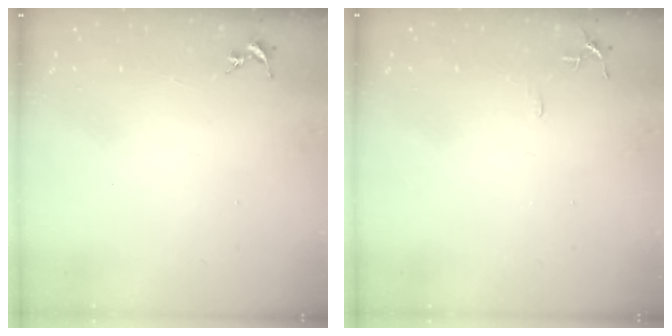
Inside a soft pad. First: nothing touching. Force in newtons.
{"total": 5.3, "press": 5.2, "slide": 0.6}